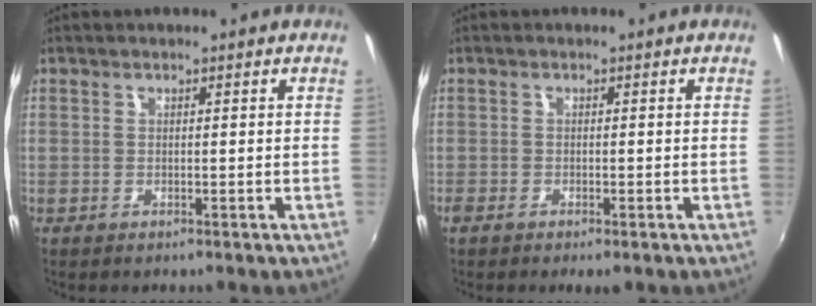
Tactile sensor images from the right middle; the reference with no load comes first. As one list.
[{"total": 2.0, "force": [-1.5, 0.6, 1.2], "torque": [-0.026, -0.009, -0.028]}]